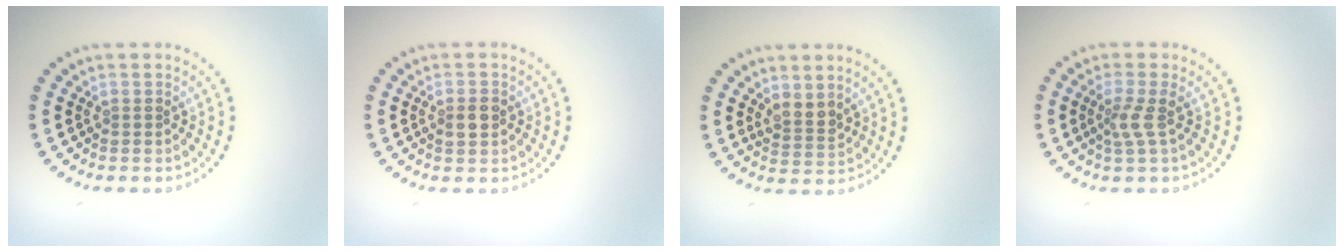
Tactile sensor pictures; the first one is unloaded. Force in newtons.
{"total": 1.7, "press": 1.7, "slide": 0.2}
{"total": 1.9, "press": 1.6, "slide": 1.0}
{"total": 1.9, "press": 1.4, "slide": 1.3}